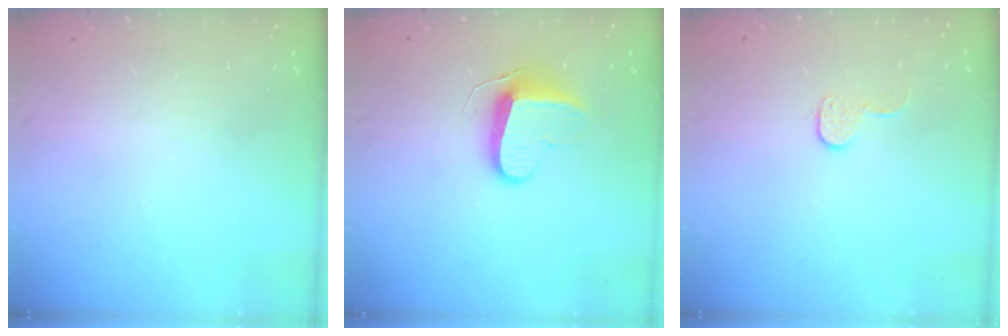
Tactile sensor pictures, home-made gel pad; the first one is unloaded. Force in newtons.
{"total": 9.5, "press": 9.5, "slide": 0.3}
{"total": 6.4, "press": 6.4, "slide": 0.4}